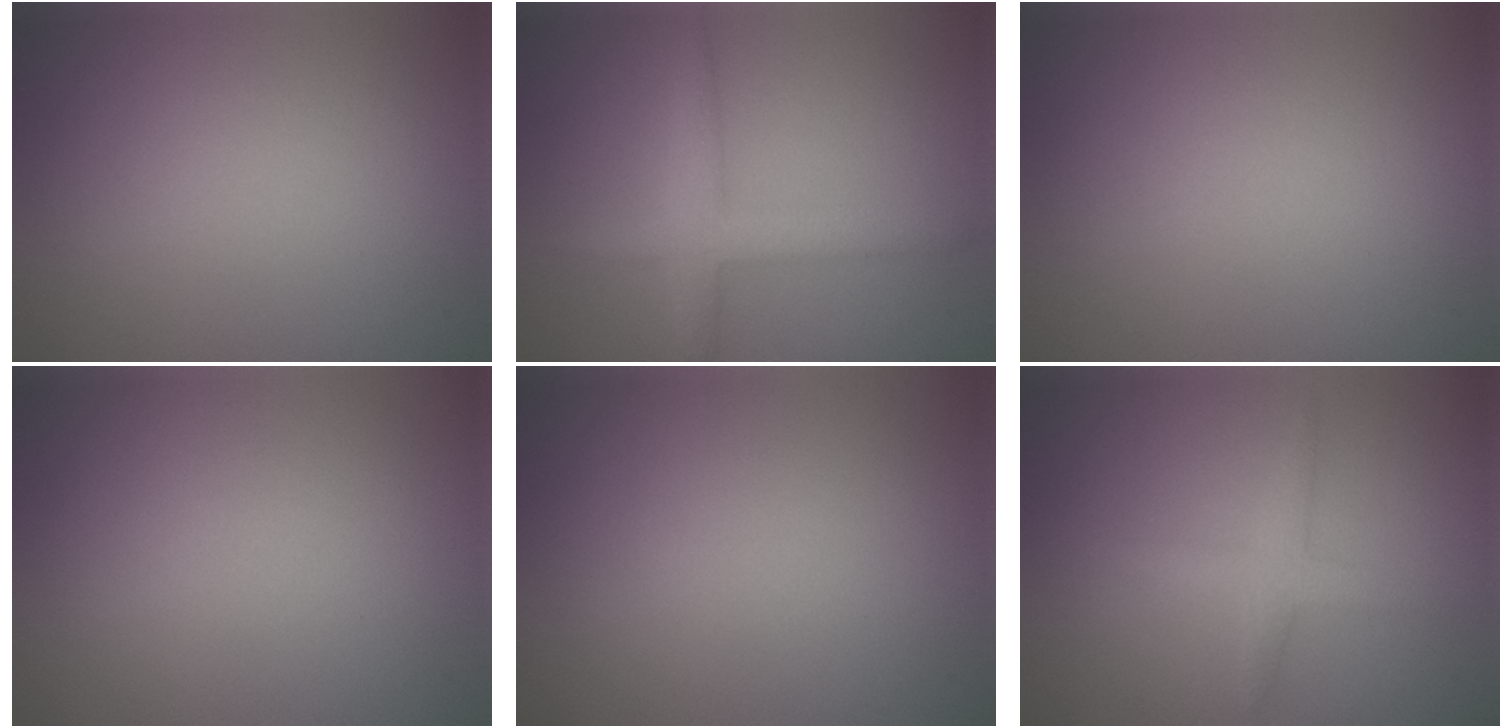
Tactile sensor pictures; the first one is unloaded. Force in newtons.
{"total": 3.3, "press": 3.3, "slide": 0.1}
{"total": 0.0}
{"total": 0.0}
{"total": 0.0}
{"total": 2.2, "press": 2.2, "slide": 0.1}